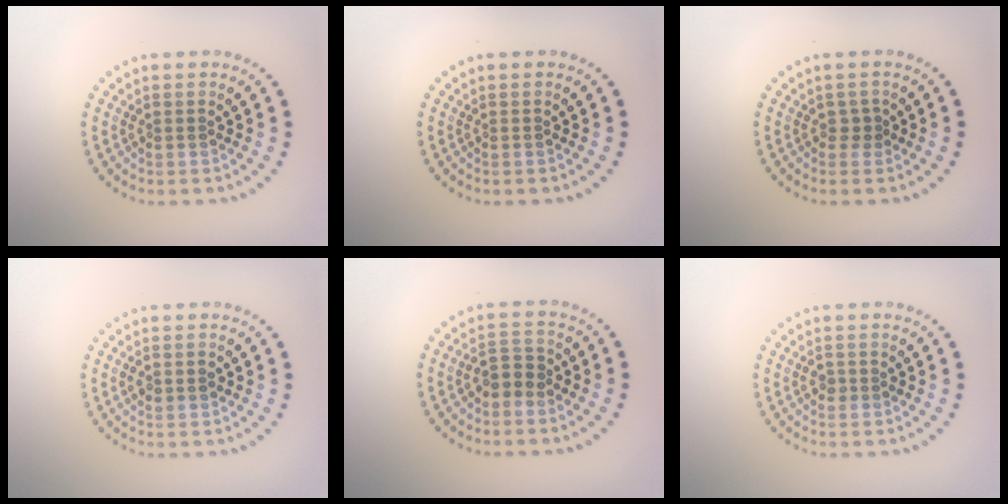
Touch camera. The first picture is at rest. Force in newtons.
{"total": 0.0}
{"total": 0.9, "press": 0.8, "slide": 0.4}
{"total": 1.6, "press": 1.6, "slide": 0.1}
{"total": 2.2, "press": 2.1, "slide": 0.7}
{"total": 0.9, "press": 0.9, "slide": 0.0}